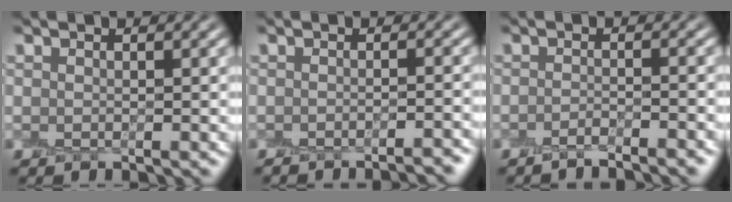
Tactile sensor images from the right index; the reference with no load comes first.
{"total": 3.0, "force": [-2.6, 0.4, 1.4], "torque": [-0.014, 0.006, -0.036]}
{"total": 2.6, "force": [-2.1, 0.4, 1.4], "torque": [-0.013, 0.000, -0.041]}